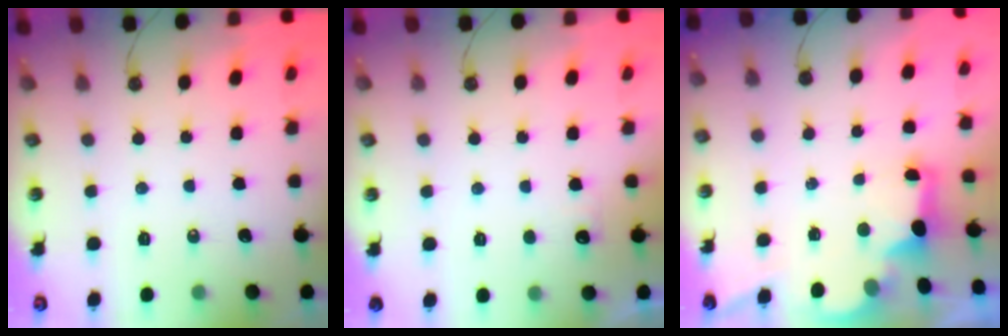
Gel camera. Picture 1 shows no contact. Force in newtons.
{"total": 2.1, "press": 1.9, "slide": 0.9}
{"total": 2.8, "press": 2.7, "slide": 0.9}